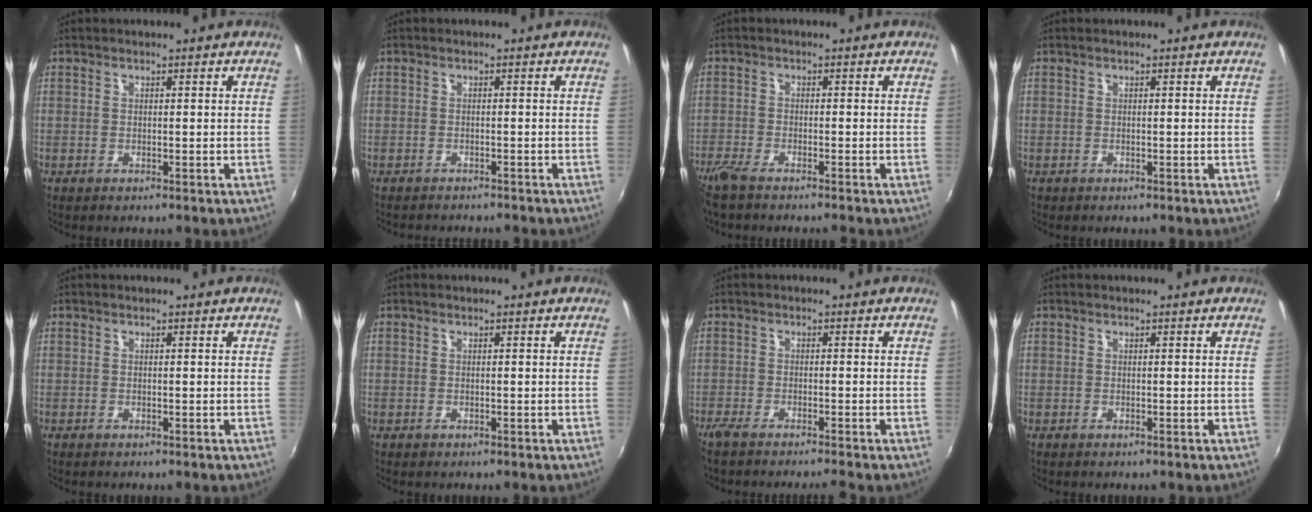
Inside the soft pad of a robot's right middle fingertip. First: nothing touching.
{"total": 3.2, "force": [-3.0, 0.8, 0.7], "torque": [-0.025, -0.009, -0.045]}
{"total": 4.9, "force": [-4.1, 0.6, 2.5], "torque": [-0.068, -0.019, -0.082]}
{"total": 0.0}
{"total": 0.0}
{"total": 0.0}
{"total": 4.0, "force": [-3.6, -0.3, 1.7], "torque": [-0.051, -0.014, -0.069]}
{"total": 0.0}